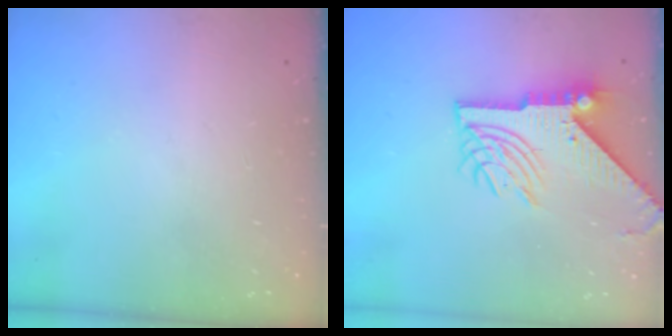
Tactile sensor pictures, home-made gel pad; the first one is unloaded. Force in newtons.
{"total": 11.2, "press": 11.1, "slide": 1.3}